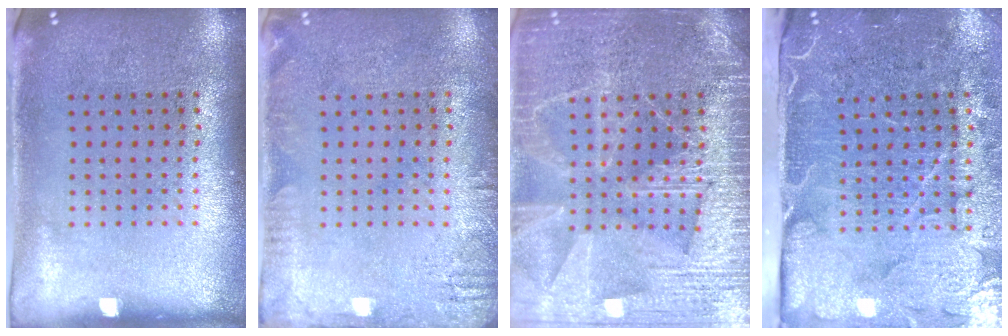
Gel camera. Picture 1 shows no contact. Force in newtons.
{"total": 1.9, "press": 1.9, "slide": 0.3}
{"total": 6.5, "press": 6.5, "slide": 0.8}
{"total": 4.9, "press": 4.1, "slide": 2.8}